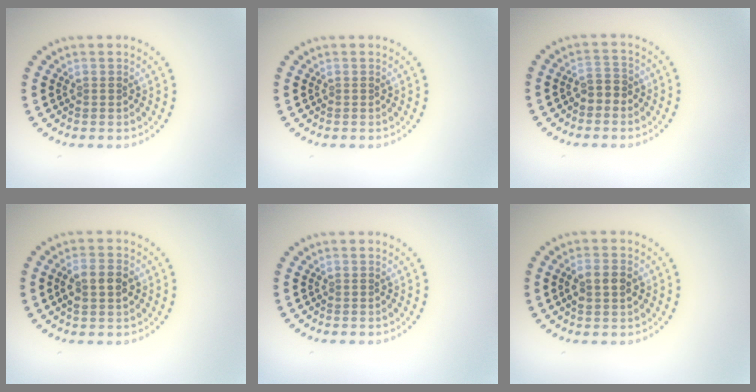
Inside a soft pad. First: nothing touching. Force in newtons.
{"total": 0.0}
{"total": 1.8, "press": 1.6, "slide": 0.7}
{"total": 2.8, "press": 2.8, "slide": 0.4}
{"total": 0.0}
{"total": 2.3, "press": 2.3, "slide": 0.0}